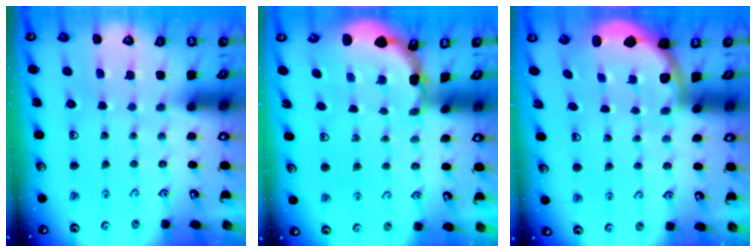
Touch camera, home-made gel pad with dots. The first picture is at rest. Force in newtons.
{"total": 1.8, "press": 1.7, "slide": 0.0}
{"total": 2.1, "press": 1.9, "slide": 0.8}